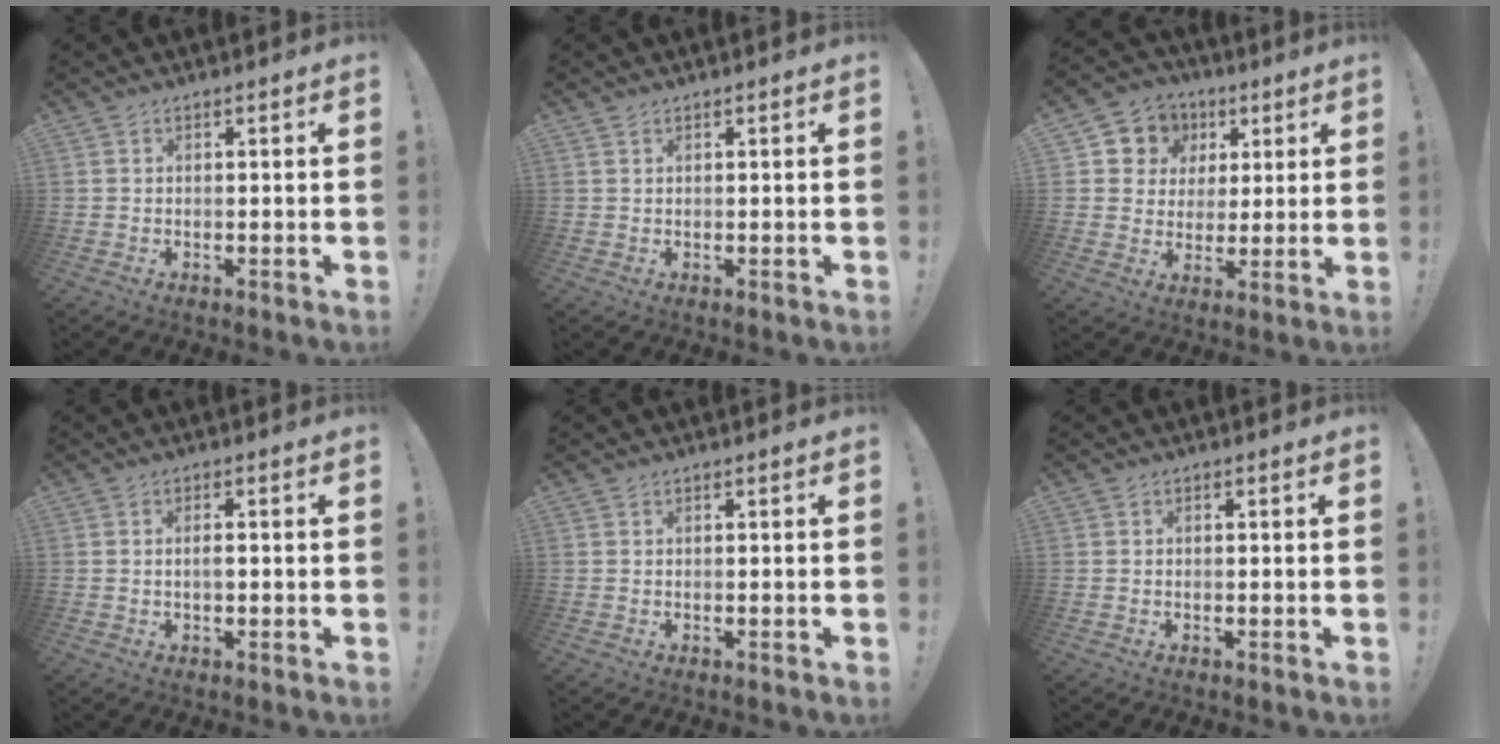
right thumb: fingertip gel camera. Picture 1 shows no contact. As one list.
[{"total": 0.7, "force": [0.6, 0.1, 0.3], "torque": [0.002, -0.005, 0.010]}, {"total": 9.0, "force": [2.7, 8.4, 1.9], "torque": [-0.027, -0.015, 0.057]}, {"total": 1.9, "force": [-0.1, 0.7, 1.8], "torque": [-0.025, 0.002, -0.004]}, {"total": 0.0}, {"total": 0.5, "force": [-0.3, 0.3, 0.3], "torque": [-0.012, 0.005, -0.004]}]